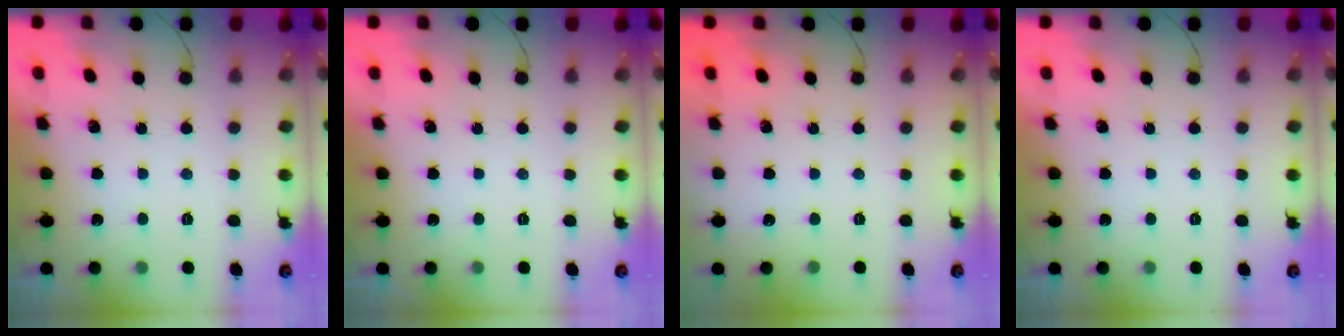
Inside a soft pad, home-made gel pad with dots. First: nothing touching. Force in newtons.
{"total": 0.0}
{"total": 0.0}
{"total": 0.0}